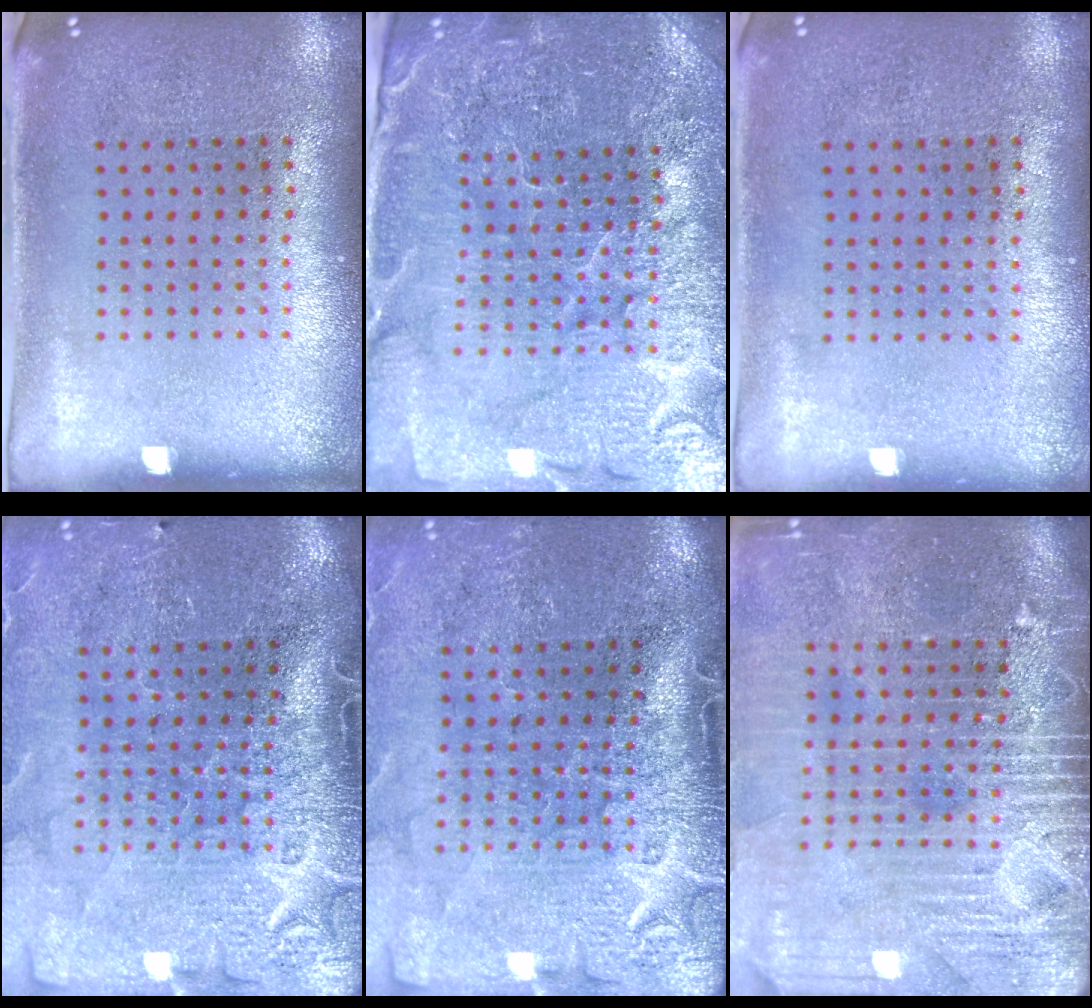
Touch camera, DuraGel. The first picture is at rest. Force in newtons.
{"total": 5.0, "press": 4.7, "slide": 1.8}
{"total": 0.0}
{"total": 4.4, "press": 3.7, "slide": 2.4}
{"total": 4.4, "press": 3.7, "slide": 2.5}
{"total": 4.4, "press": 3.7, "slide": 2.3}